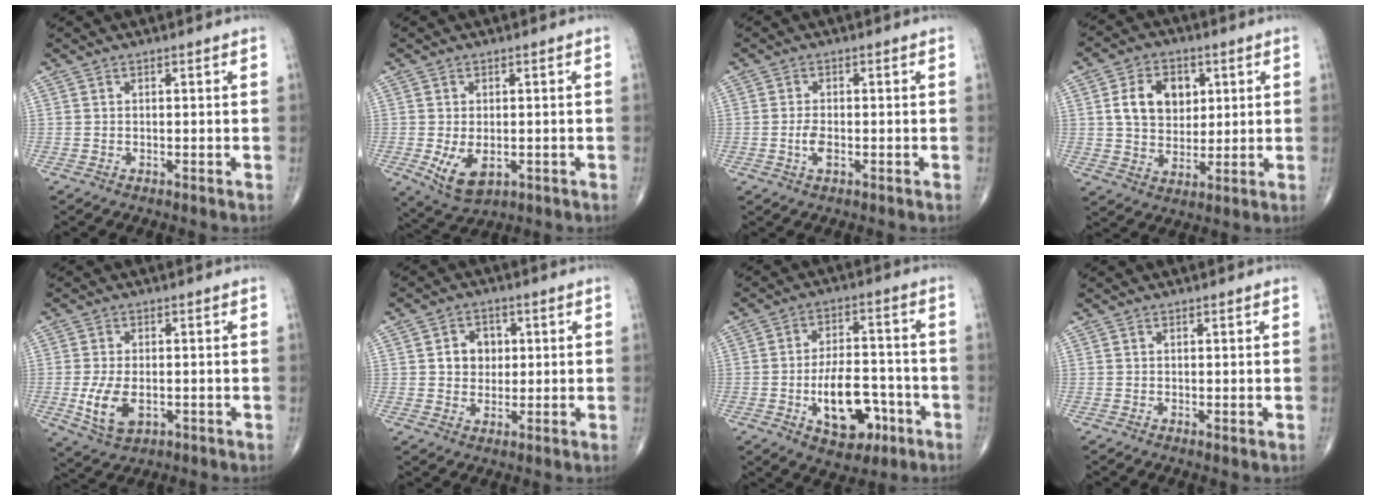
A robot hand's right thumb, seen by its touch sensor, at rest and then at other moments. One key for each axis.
{"total": 6.5, "fx": -1.4, "fy": 3.8, "fz": 5.1, "tx": -0.089, "ty": -0.014, "tz": -0.013}
{"total": 2.8, "fx": -0.7, "fy": 1.3, "fz": 2.3, "tx": -0.049, "ty": 0.002, "tz": -0.013}
{"total": 10.7, "fx": 2.8, "fy": 7.9, "fz": 6.7, "tx": -0.082, "ty": -0.007, "tz": 0.052}
{"total": 7.5, "fx": -1.5, "fy": 4.3, "fz": 6.0, "tx": -0.117, "ty": -0.007, "tz": -0.019}
{"total": 5.7, "fx": 1.0, "fy": 4.8, "fz": 2.9, "tx": -0.014, "ty": 0.001, "tz": 0.014}
{"total": 13.3, "fx": -4.6, "fy": 7.4, "fz": 10.0, "tx": -0.132, "ty": 0.030, "tz": -0.066}
{"total": 0.6, "fx": 0.0, "fy": 0.1, "fz": 0.6, "tx": -0.015, "ty": -0.005, "tz": 0.001}